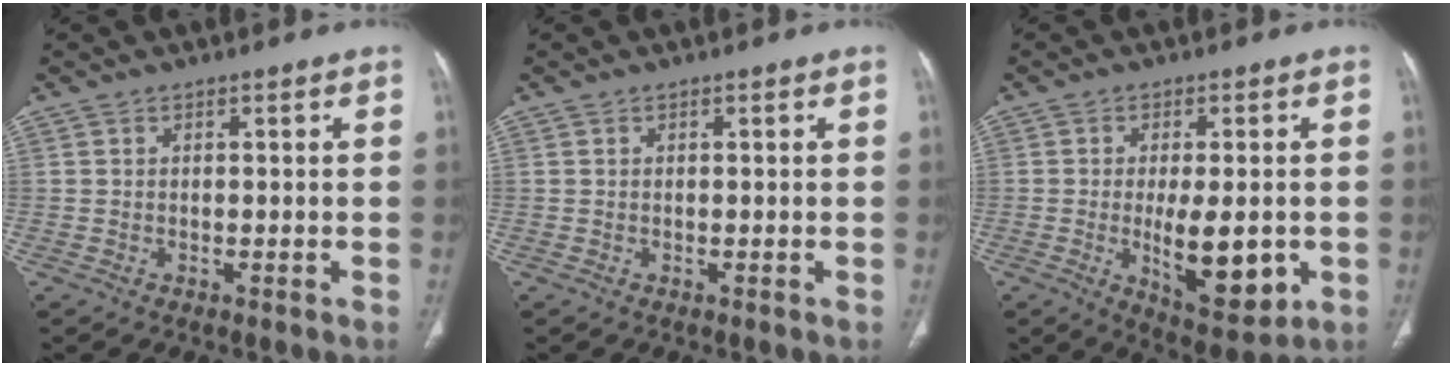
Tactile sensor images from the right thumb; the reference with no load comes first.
{"total": 0.0}
{"total": 12.3, "force": [-2.3, 4.9, 11.0], "torque": [-0.150, -0.020, -0.023]}